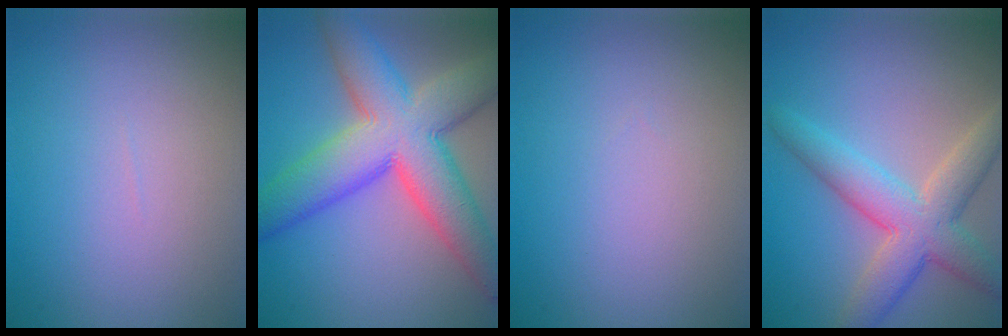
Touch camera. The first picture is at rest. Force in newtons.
{"total": 11.3, "press": 11.3, "slide": 0.6}
{"total": 0.0}
{"total": 6.2, "press": 6.2, "slide": 0.2}